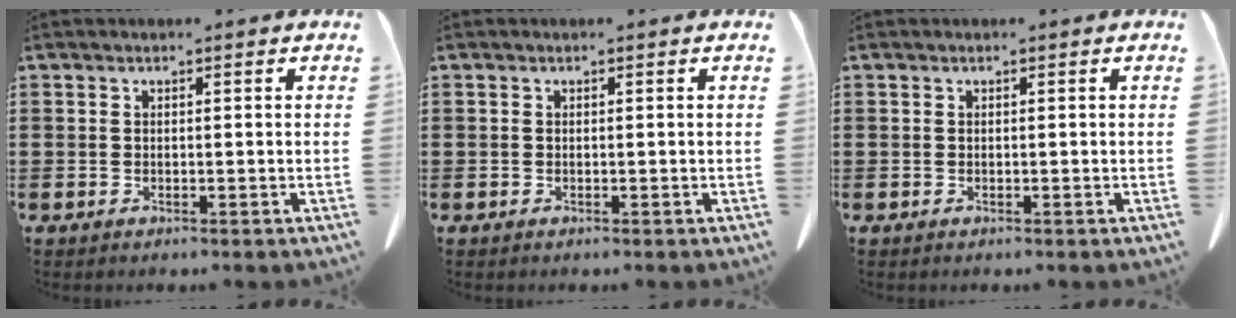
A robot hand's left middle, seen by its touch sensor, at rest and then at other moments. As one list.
[{"total": 0.0}, {"total": 0.0}]